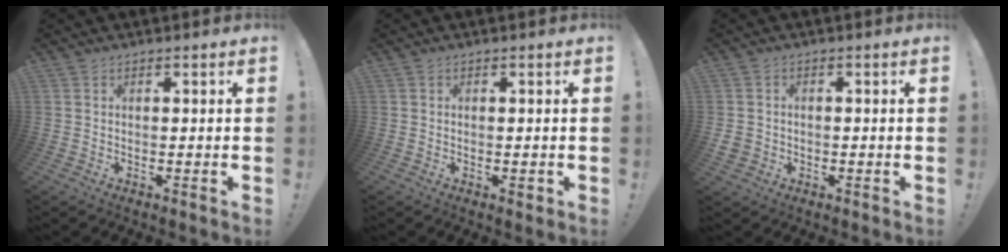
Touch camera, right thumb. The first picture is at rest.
{"total": 0.9, "force": [-0.1, 0.6, 0.7], "torque": [-0.007, 0.001, -0.001]}
{"total": 3.1, "force": [-0.4, 2.8, 1.2], "torque": [-0.020, -0.002, -0.008]}